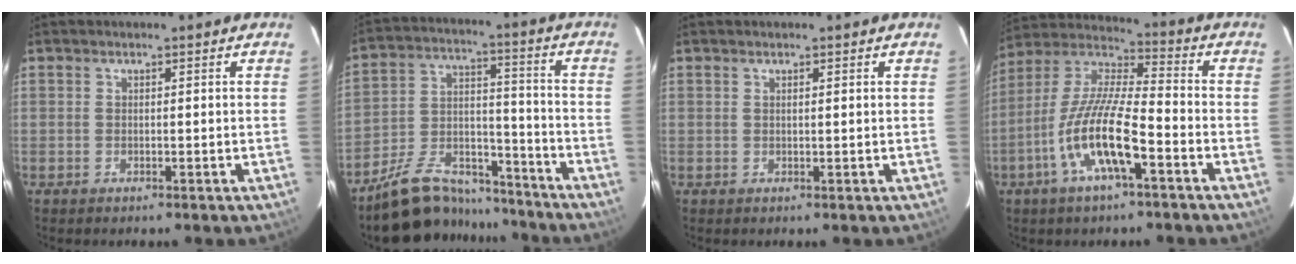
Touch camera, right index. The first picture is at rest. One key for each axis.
{"total": 16.8, "fx": -14.0, "fy": 7.1, "fz": 6.0, "tx": -0.125, "ty": 0.037, "tz": -0.216}
{"total": 0.9, "fx": 0.5, "fy": -0.5, "fz": 0.4, "tx": -0.009, "ty": -0.002, "tz": 0.007}
{"total": 14.6, "fx": -6.3, "fy": 3.0, "fz": 12.8, "tx": -0.259, "ty": -0.008, "tz": -0.125}